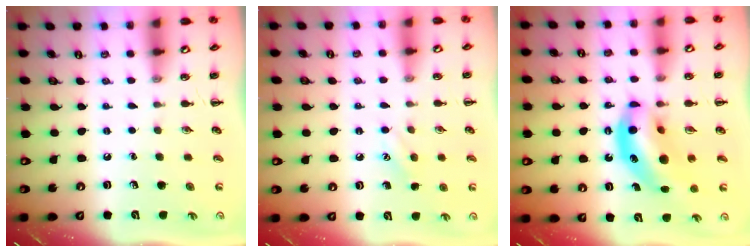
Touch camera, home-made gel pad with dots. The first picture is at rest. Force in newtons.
{"total": 7.9, "press": 7.6, "slide": 1.9}
{"total": 13.4, "press": 12.9, "slide": 3.5}